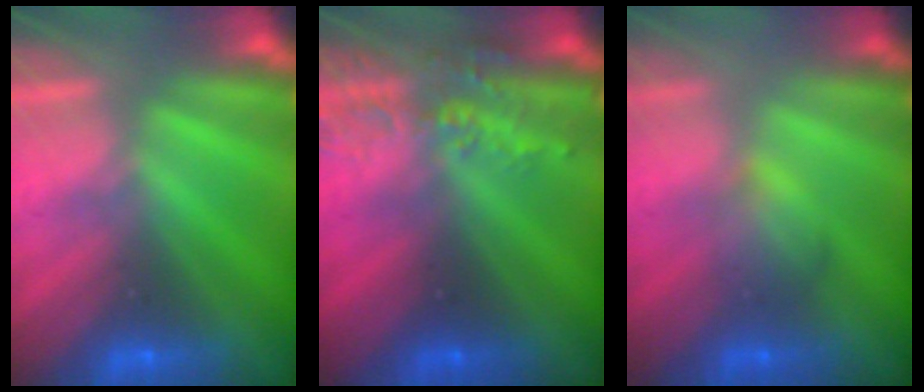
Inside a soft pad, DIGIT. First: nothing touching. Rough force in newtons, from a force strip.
{"total": 3.2}
{"total": 2.1}